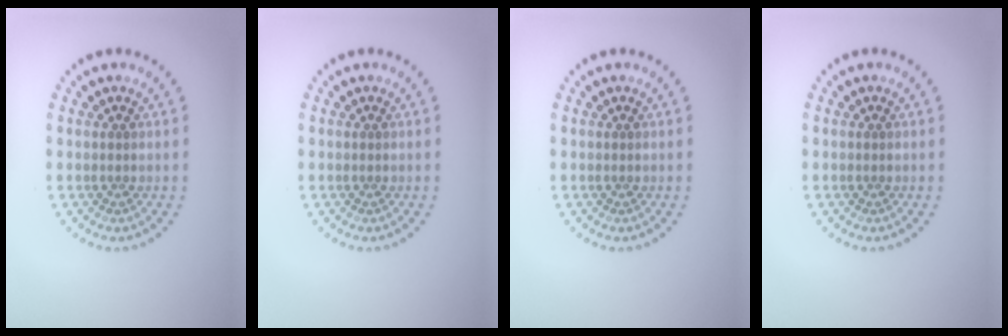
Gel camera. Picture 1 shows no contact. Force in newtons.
{"total": 0.0}
{"total": 0.0}
{"total": 0.0}